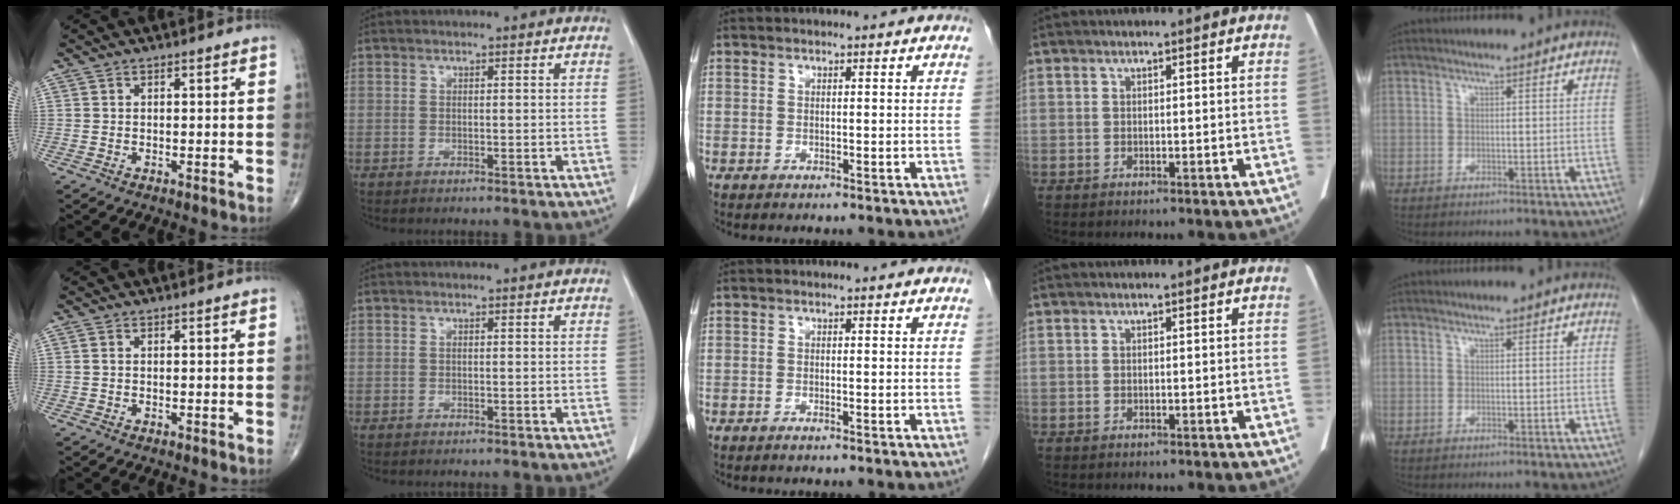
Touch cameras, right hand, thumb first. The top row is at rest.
{"thumb": {"total": 0.9, "force": [0.2, 0.5, 0.7], "torque": [-0.018, 0.005, 0.006]}, "middle": {"total": 0.6, "force": [-0.4, 0.0, 0.4], "torque": [-0.010, 0.000, -0.008]}}